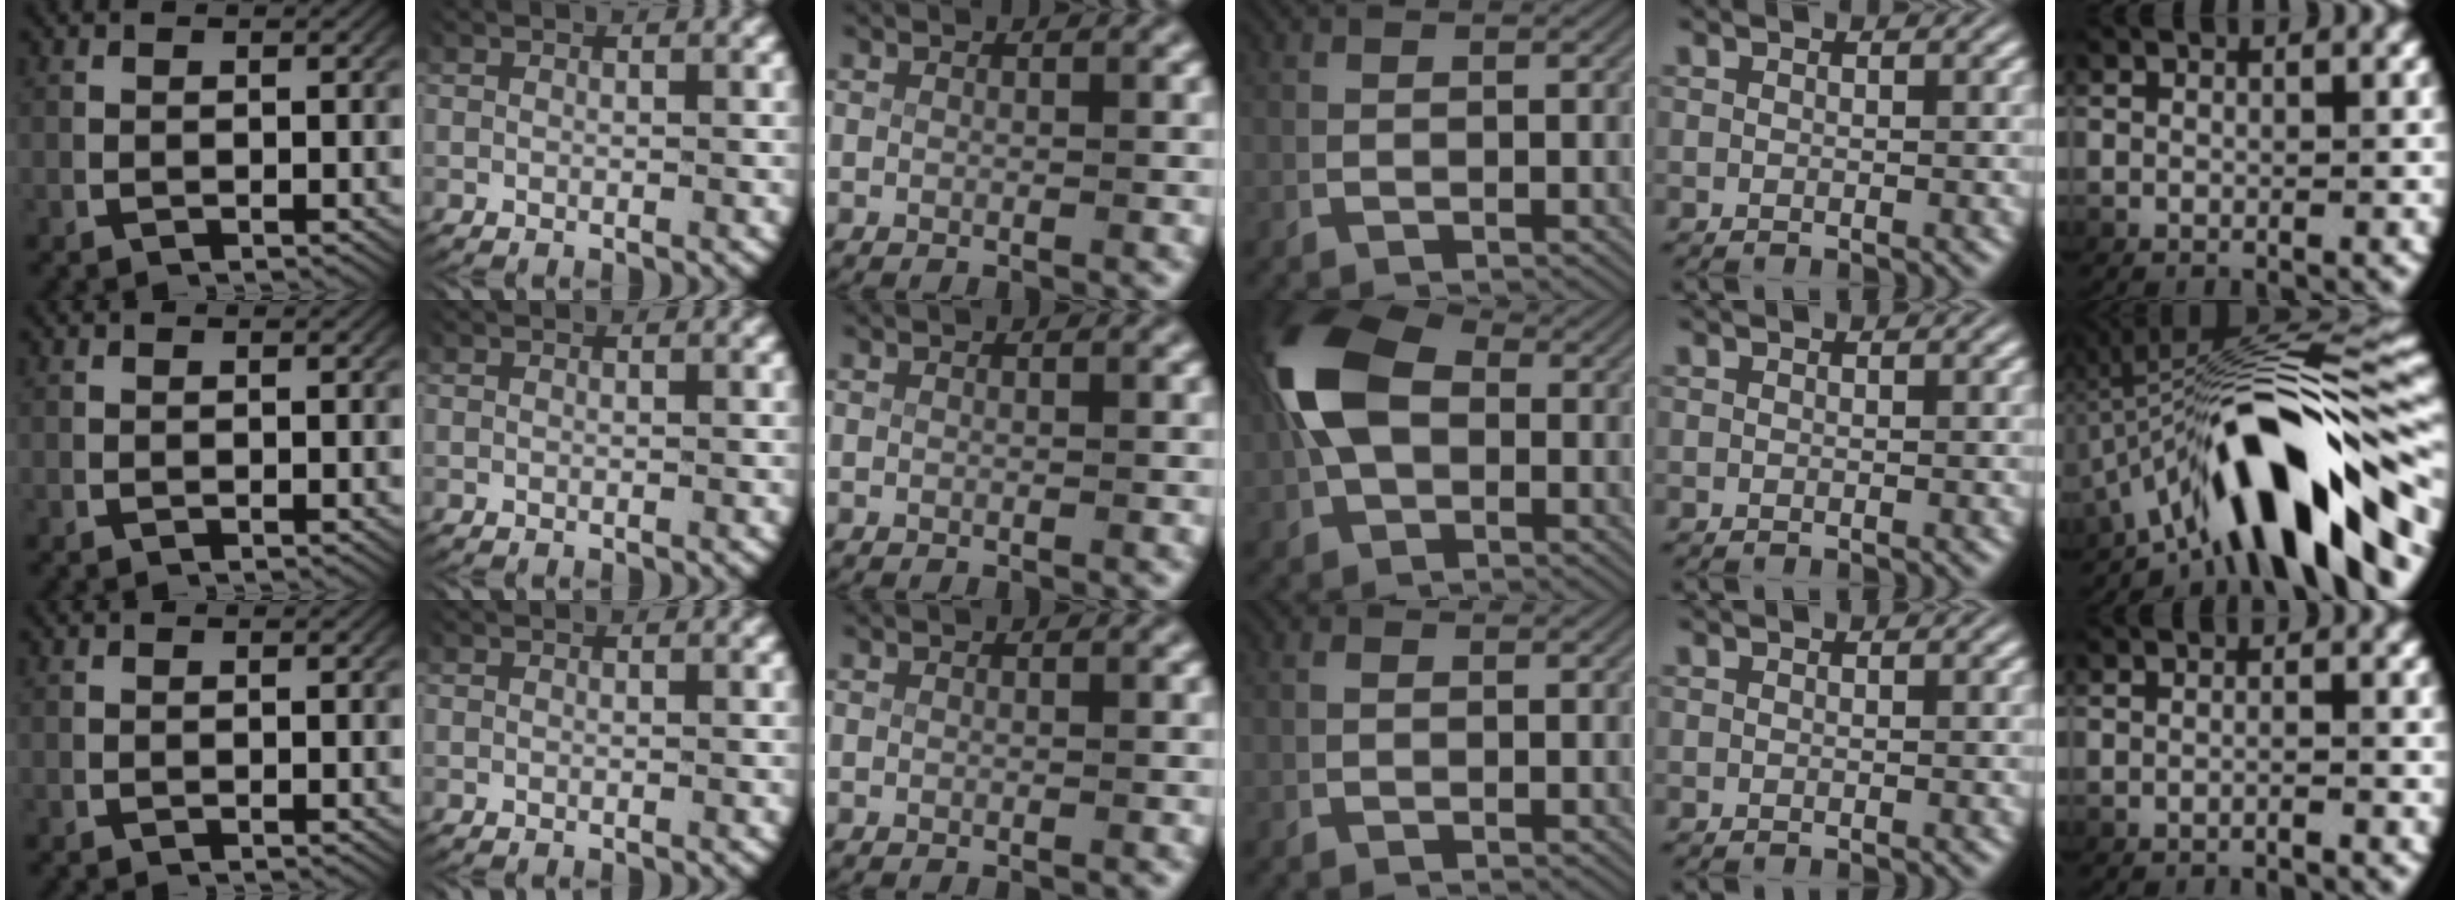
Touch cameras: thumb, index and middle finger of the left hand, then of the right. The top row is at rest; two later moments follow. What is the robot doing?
{"motion": "lift_and_place", "object": "fork"}